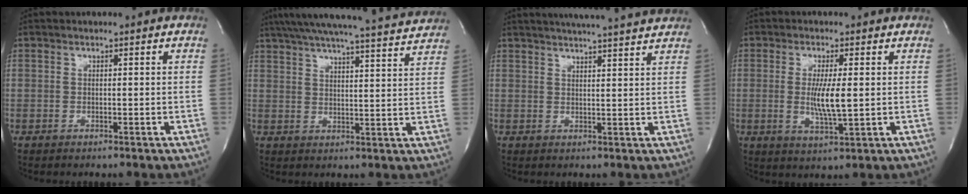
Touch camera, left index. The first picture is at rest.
{"total": 22.7, "force": [21.0, 0.4, 8.6], "torque": [-0.147, -0.011, 0.273]}
{"total": 14.3, "force": [13.1, 0.1, 5.8], "torque": [-0.097, 0.009, 0.166]}
{"total": 5.8, "force": [0.1, 0.5, 5.8], "torque": [-0.116, -0.014, 0.003]}